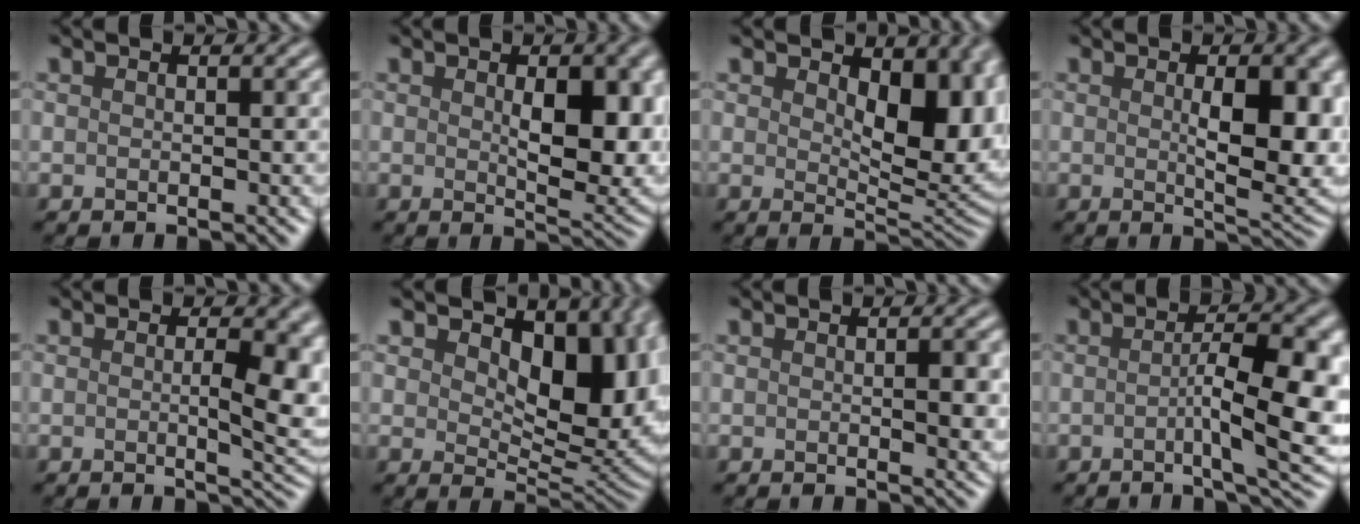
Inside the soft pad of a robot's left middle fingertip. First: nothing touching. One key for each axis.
{"total": 7.1, "fx": 0.7, "fy": 3.2, "fz": 6.3, "tx": -0.085, "ty": -0.010, "tz": 0.020}
{"total": 8.1, "fx": 1.7, "fy": 4.5, "fz": 6.5, "tx": -0.098, "ty": -0.014, "tz": 0.032}
{"total": 7.4, "fx": 0.4, "fy": 2.7, "fz": 6.9, "tx": -0.096, "ty": -0.010, "tz": 0.014}
{"total": 5.9, "fx": -0.1, "fy": 1.6, "fz": 5.6, "tx": -0.070, "ty": -0.007, "tz": 0.001}
{"total": 10.7, "fx": 2.9, "fy": 6.4, "fz": 8.1, "tx": -0.115, "ty": -0.020, "tz": 0.051}
{"total": 2.4, "fx": 0.1, "fy": 0.5, "fz": 2.3, "tx": -0.031, "ty": -0.004, "tz": 0.001}
{"total": 8.1, "fx": -1.0, "fy": 2.0, "fz": 7.8, "tx": -0.108, "ty": 0.000, "tz": -0.015}